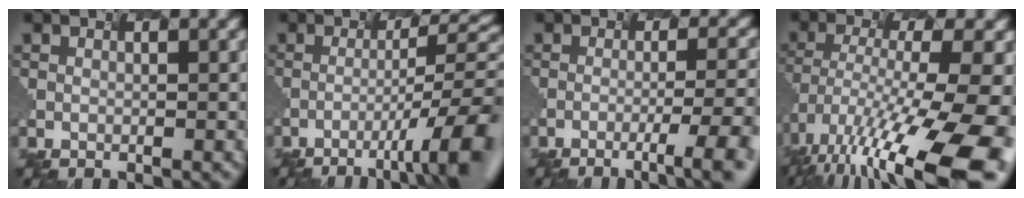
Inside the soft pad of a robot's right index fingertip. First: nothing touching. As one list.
[{"total": 9.1, "force": [-4.7, 0.7, 7.8], "torque": [-0.129, -0.002, -0.041]}, {"total": 6.2, "force": [-3.2, 0.6, 5.3], "torque": [-0.089, -0.007, -0.016]}, {"total": 14.7, "force": [-9.3, 3.1, 10.9], "torque": [-0.235, -0.029, -0.119]}]